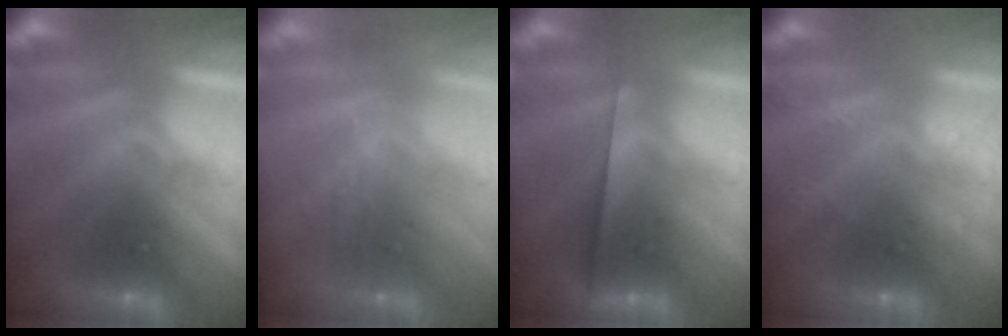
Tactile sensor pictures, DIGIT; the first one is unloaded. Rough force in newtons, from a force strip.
{"total": 2.5}
{"total": 2.2}
{"total": 2.1}